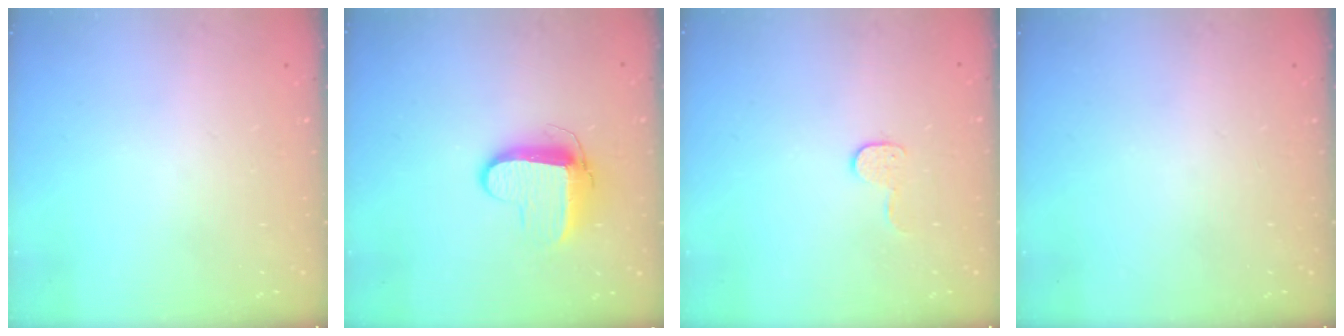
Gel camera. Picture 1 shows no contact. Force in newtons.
{"total": 8.9, "press": 8.9, "slide": 0.9}
{"total": 5.7, "press": 5.7, "slide": 0.3}
{"total": 0.0}